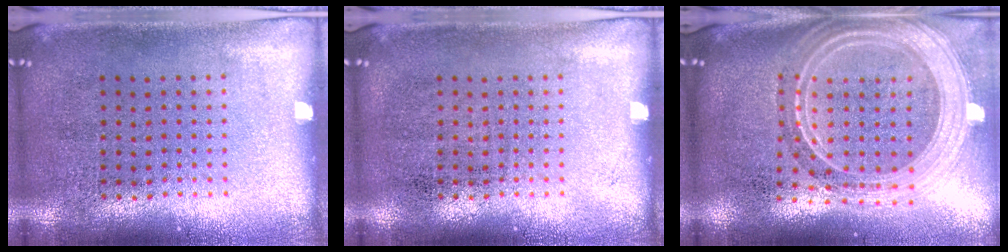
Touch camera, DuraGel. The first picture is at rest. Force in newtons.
{"total": 0.0}
{"total": 2.7, "press": 2.3, "slide": 1.4}